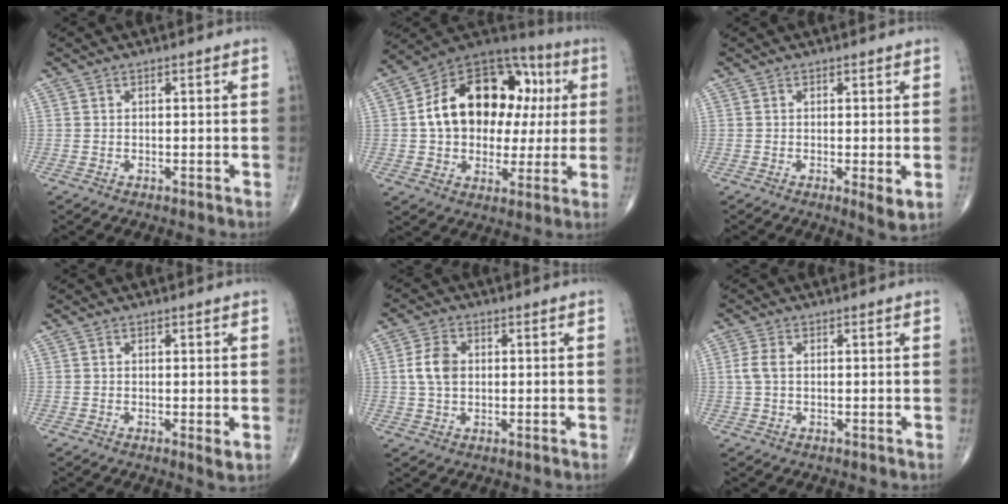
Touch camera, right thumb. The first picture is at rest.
{"total": 23.0, "force": [2.9, 15.9, 16.3], "torque": [-0.220, 0.036, 0.048]}
{"total": 3.1, "force": [-0.4, 0.7, 3.0], "torque": [-0.051, -0.014, -0.012]}
{"total": 1.9, "force": [-0.1, 0.4, 1.8], "torque": [-0.029, -0.009, -0.006]}
{"total": 5.5, "force": [0.6, 3.8, 3.9], "torque": [-0.076, 0.004, 0.009]}
{"total": 2.7, "force": [0.2, 1.5, 2.2], "torque": [-0.061, 0.006, 0.003]}